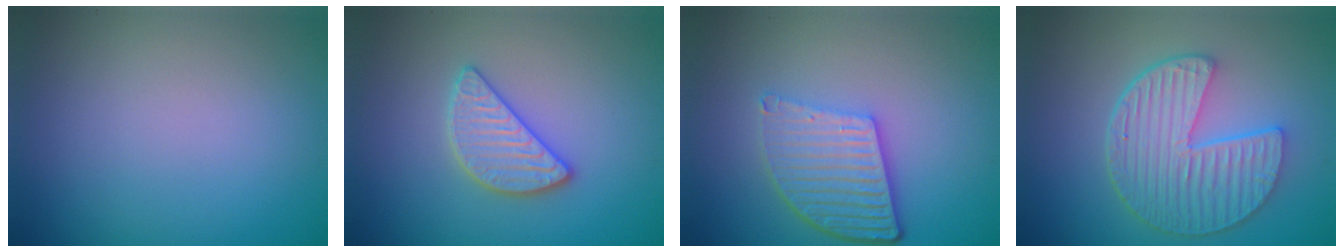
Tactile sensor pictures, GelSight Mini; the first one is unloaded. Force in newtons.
{"total": 2.9, "press": 2.9, "slide": 0.3}
{"total": 5.5, "press": 4.0, "slide": 3.8}
{"total": 6.2, "press": 4.8, "slide": 4.0}